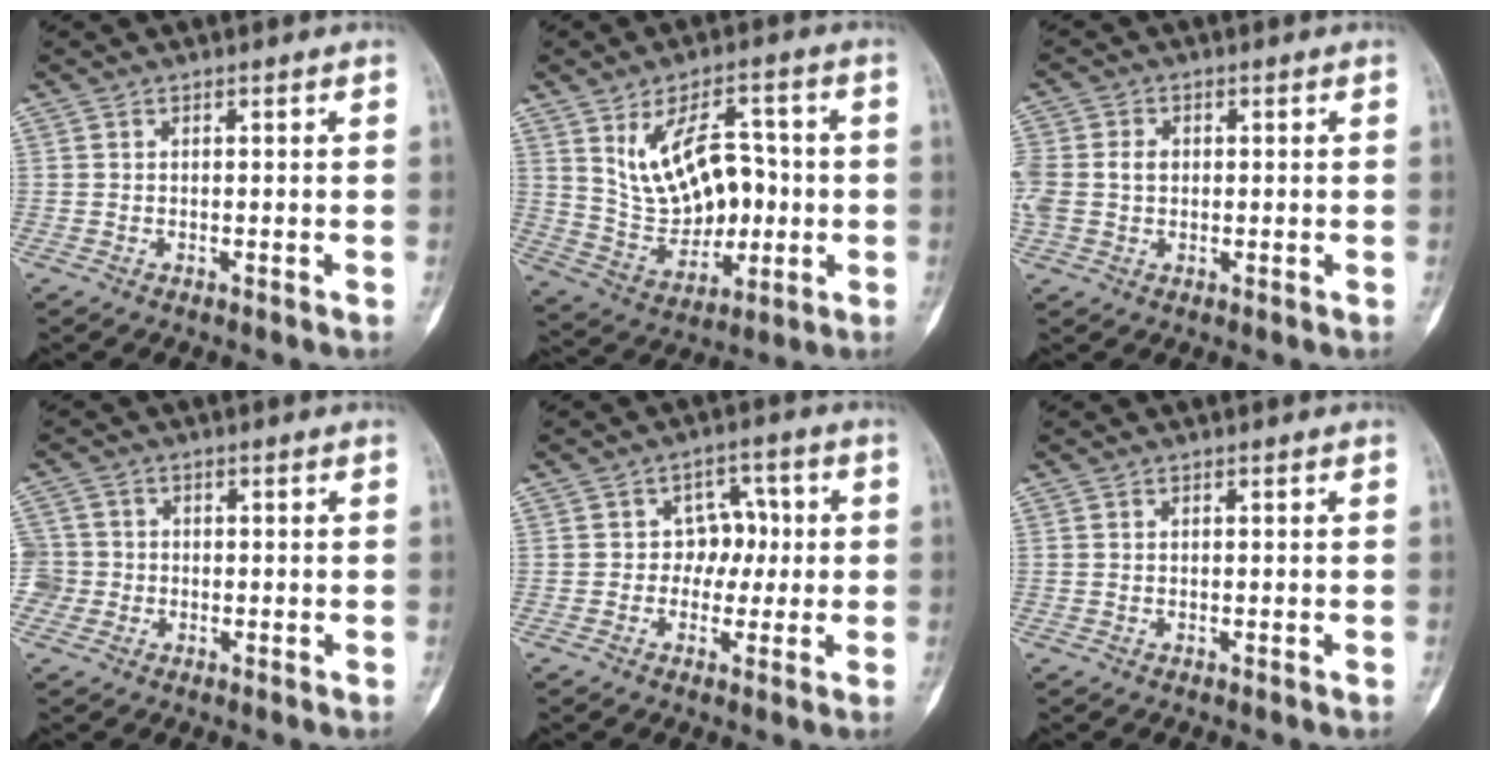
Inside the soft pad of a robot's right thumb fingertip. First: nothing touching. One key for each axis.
{"total": 15.0, "fx": 1.8, "fy": 9.5, "fz": 11.5, "tx": -0.148, "ty": 0.006, "tz": 0.047}
{"total": 7.7, "fx": 0.6, "fy": 6.0, "fz": 4.8, "tx": -0.129, "ty": 0.013, "tz": 0.016}
{"total": 4.2, "fx": -0.9, "fy": 4.1, "fz": 0.1, "tx": 0.016, "ty": 0.014, "tz": -0.023}
{"total": 5.6, "fx": 0.0, "fy": 4.6, "fz": 3.3, "tx": -0.001, "ty": 0.015, "tz": -0.009}
{"total": 0.0}